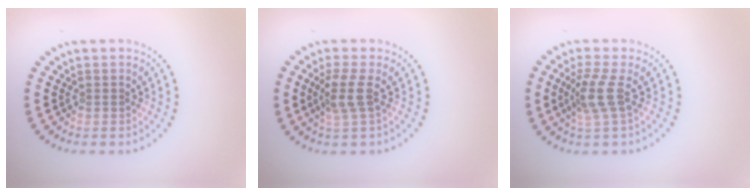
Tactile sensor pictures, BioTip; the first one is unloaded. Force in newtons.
{"total": 2.4, "press": 1.9, "slide": 1.5}
{"total": 2.8, "press": 2.2, "slide": 1.8}